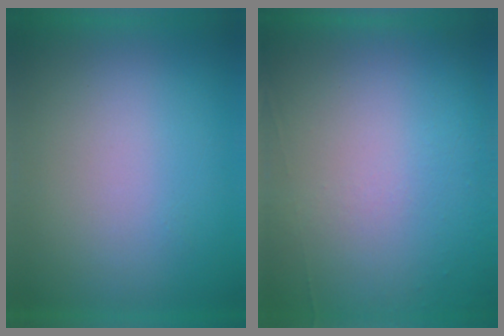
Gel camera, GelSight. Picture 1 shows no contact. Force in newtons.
{"total": 5.8}